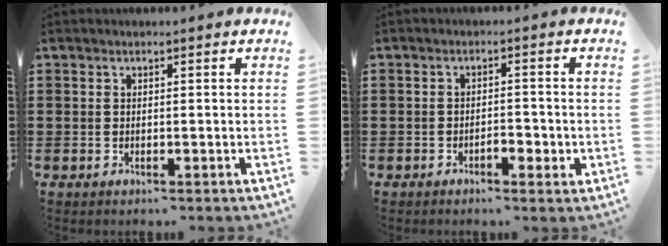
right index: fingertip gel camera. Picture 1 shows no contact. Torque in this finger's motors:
{"motor_torque": [0.04, -0.02, 0.03, 0.04]}